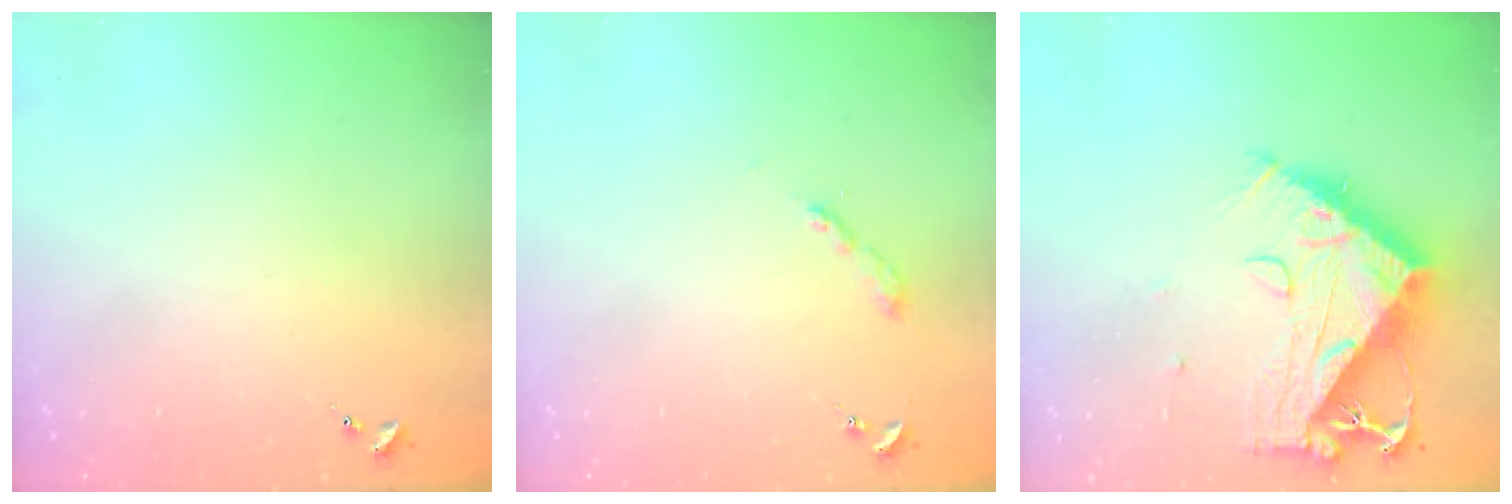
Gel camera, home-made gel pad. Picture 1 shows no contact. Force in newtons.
{"total": 2.0, "press": 2.0, "slide": 0.2}
{"total": 13.9, "press": 13.8, "slide": 1.3}